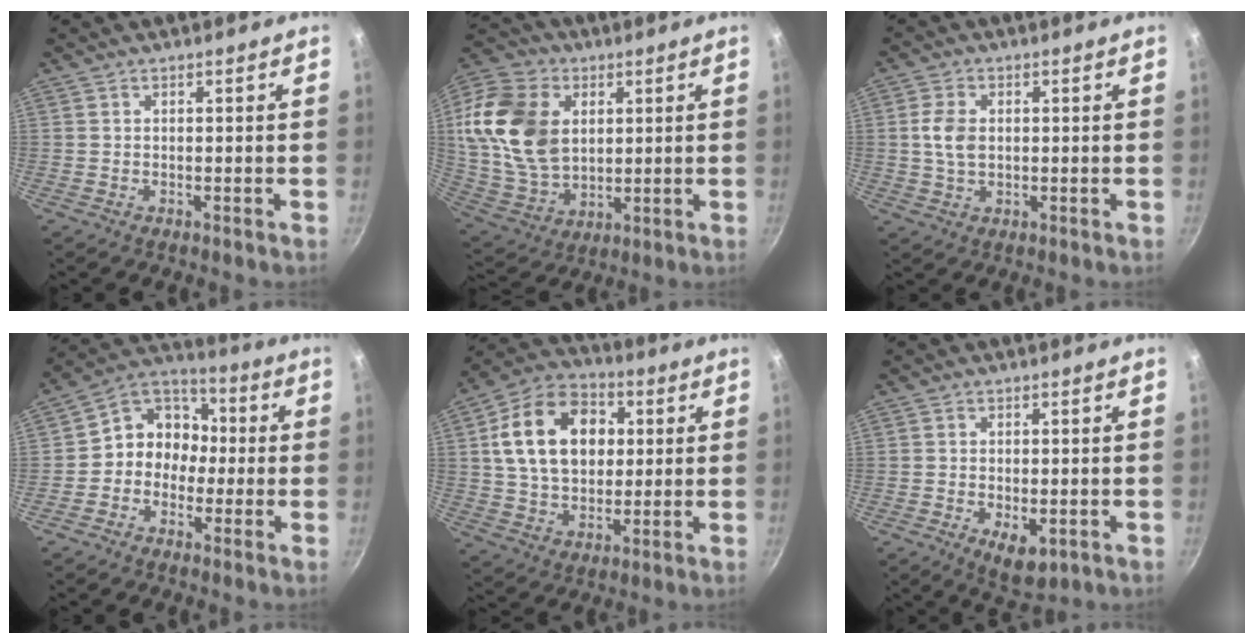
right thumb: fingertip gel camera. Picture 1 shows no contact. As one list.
[{"total": 21.9, "force": [4.3, 15.9, 14.4], "torque": [-0.262, -0.006, 0.088]}, {"total": 5.3, "force": [0.4, 3.6, 3.9], "torque": [-0.069, 0.004, 0.006]}, {"total": 9.9, "force": [-1.4, 8.6, 4.7], "torque": [-0.031, 0.045, -0.050]}, {"total": 18.5, "force": [3.6, 13.3, 12.4], "torque": [-0.183, 0.015, 0.054]}, {"total": 6.2, "force": [-1.9, 3.2, 5.0], "torque": [-0.059, -0.004, -0.017]}]